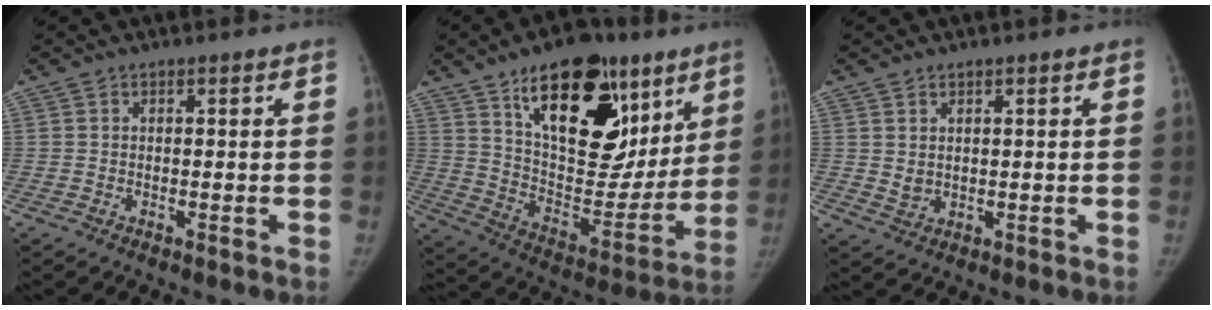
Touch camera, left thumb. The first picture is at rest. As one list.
[{"total": 28.1, "force": [14.2, 14.8, 19.2], "torque": [-0.239, -0.028, 0.232]}, {"total": 2.2, "force": [0.8, 1.6, 1.3], "torque": [-0.017, -0.011, 0.024]}]